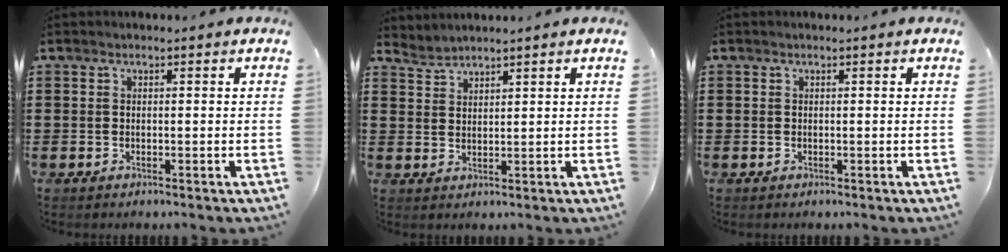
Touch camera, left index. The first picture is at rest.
{"total": 1.8, "force": [1.8, 0.0, -0.3], "torque": [0.000, -0.001, 0.036]}
{"total": 0.0}